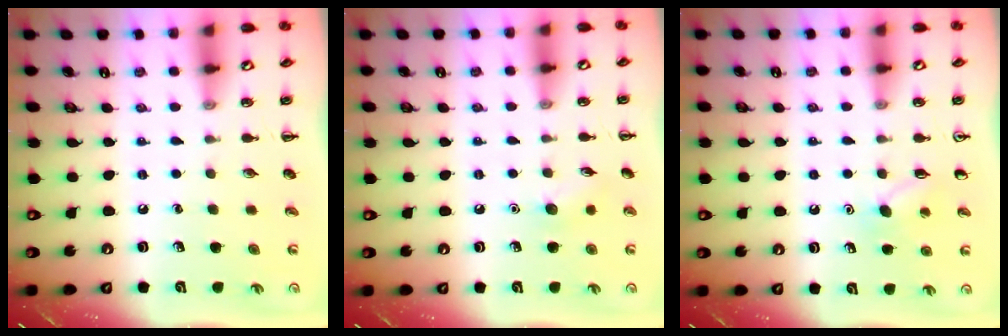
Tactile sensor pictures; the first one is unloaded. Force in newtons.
{"total": 6.9, "press": 6.6, "slide": 1.9}
{"total": 6.4, "press": 6.1, "slide": 1.9}